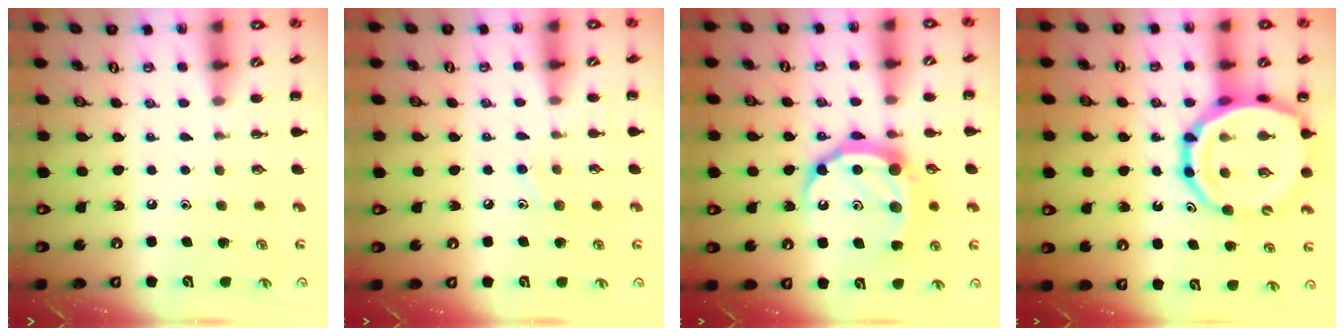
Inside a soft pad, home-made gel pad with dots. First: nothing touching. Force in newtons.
{"total": 6.2, "press": 5.9, "slide": 1.9}
{"total": 14.0, "press": 14.0, "slide": 0.9}
{"total": 19.4, "press": 18.8, "slide": 4.5}